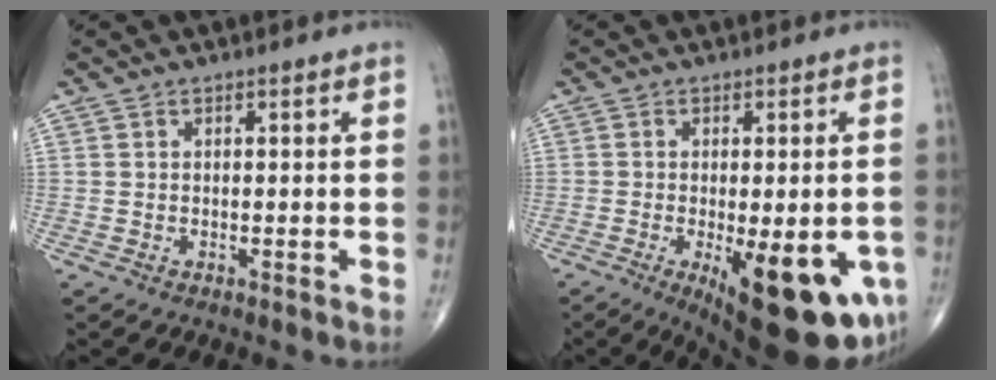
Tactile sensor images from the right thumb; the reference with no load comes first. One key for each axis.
{"total": 18.2, "fx": -6.3, "fy": 6.6, "fz": 15.8, "tx": -0.163, "ty": -0.015, "tz": -0.069}